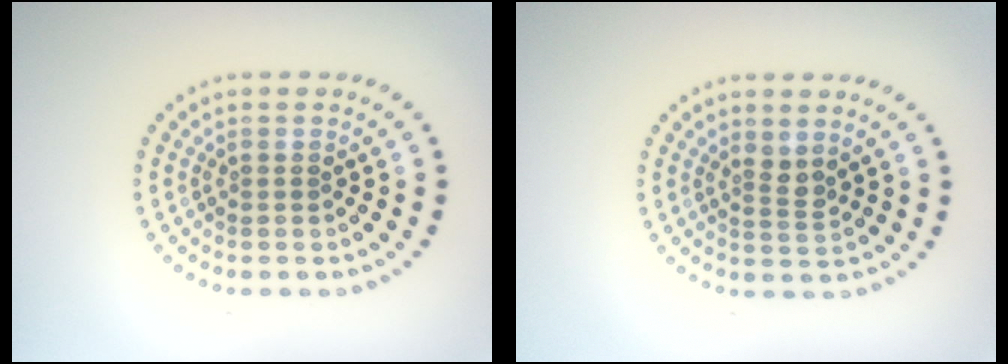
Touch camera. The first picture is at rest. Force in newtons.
{"total": 1.3, "press": 1.0, "slide": 0.9}